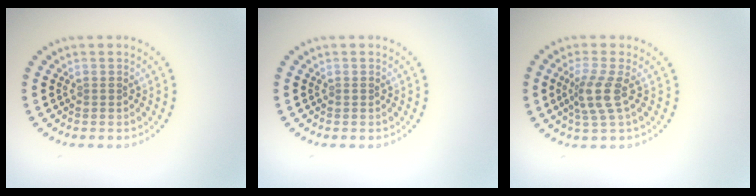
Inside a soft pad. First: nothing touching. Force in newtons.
{"total": 0.0}
{"total": 3.0, "press": 2.2, "slide": 1.9}